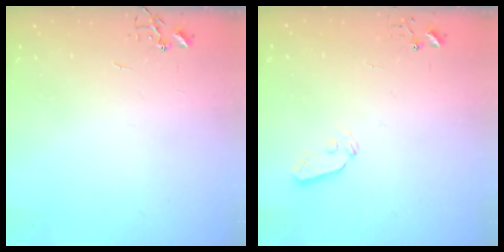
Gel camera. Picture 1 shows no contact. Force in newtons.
{"total": 3.6, "press": 3.6, "slide": 0.5}